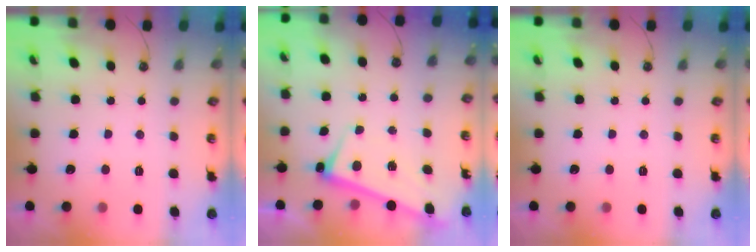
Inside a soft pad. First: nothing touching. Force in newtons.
{"total": 2.6, "press": 2.6, "slide": 0.6}
{"total": 0.0}